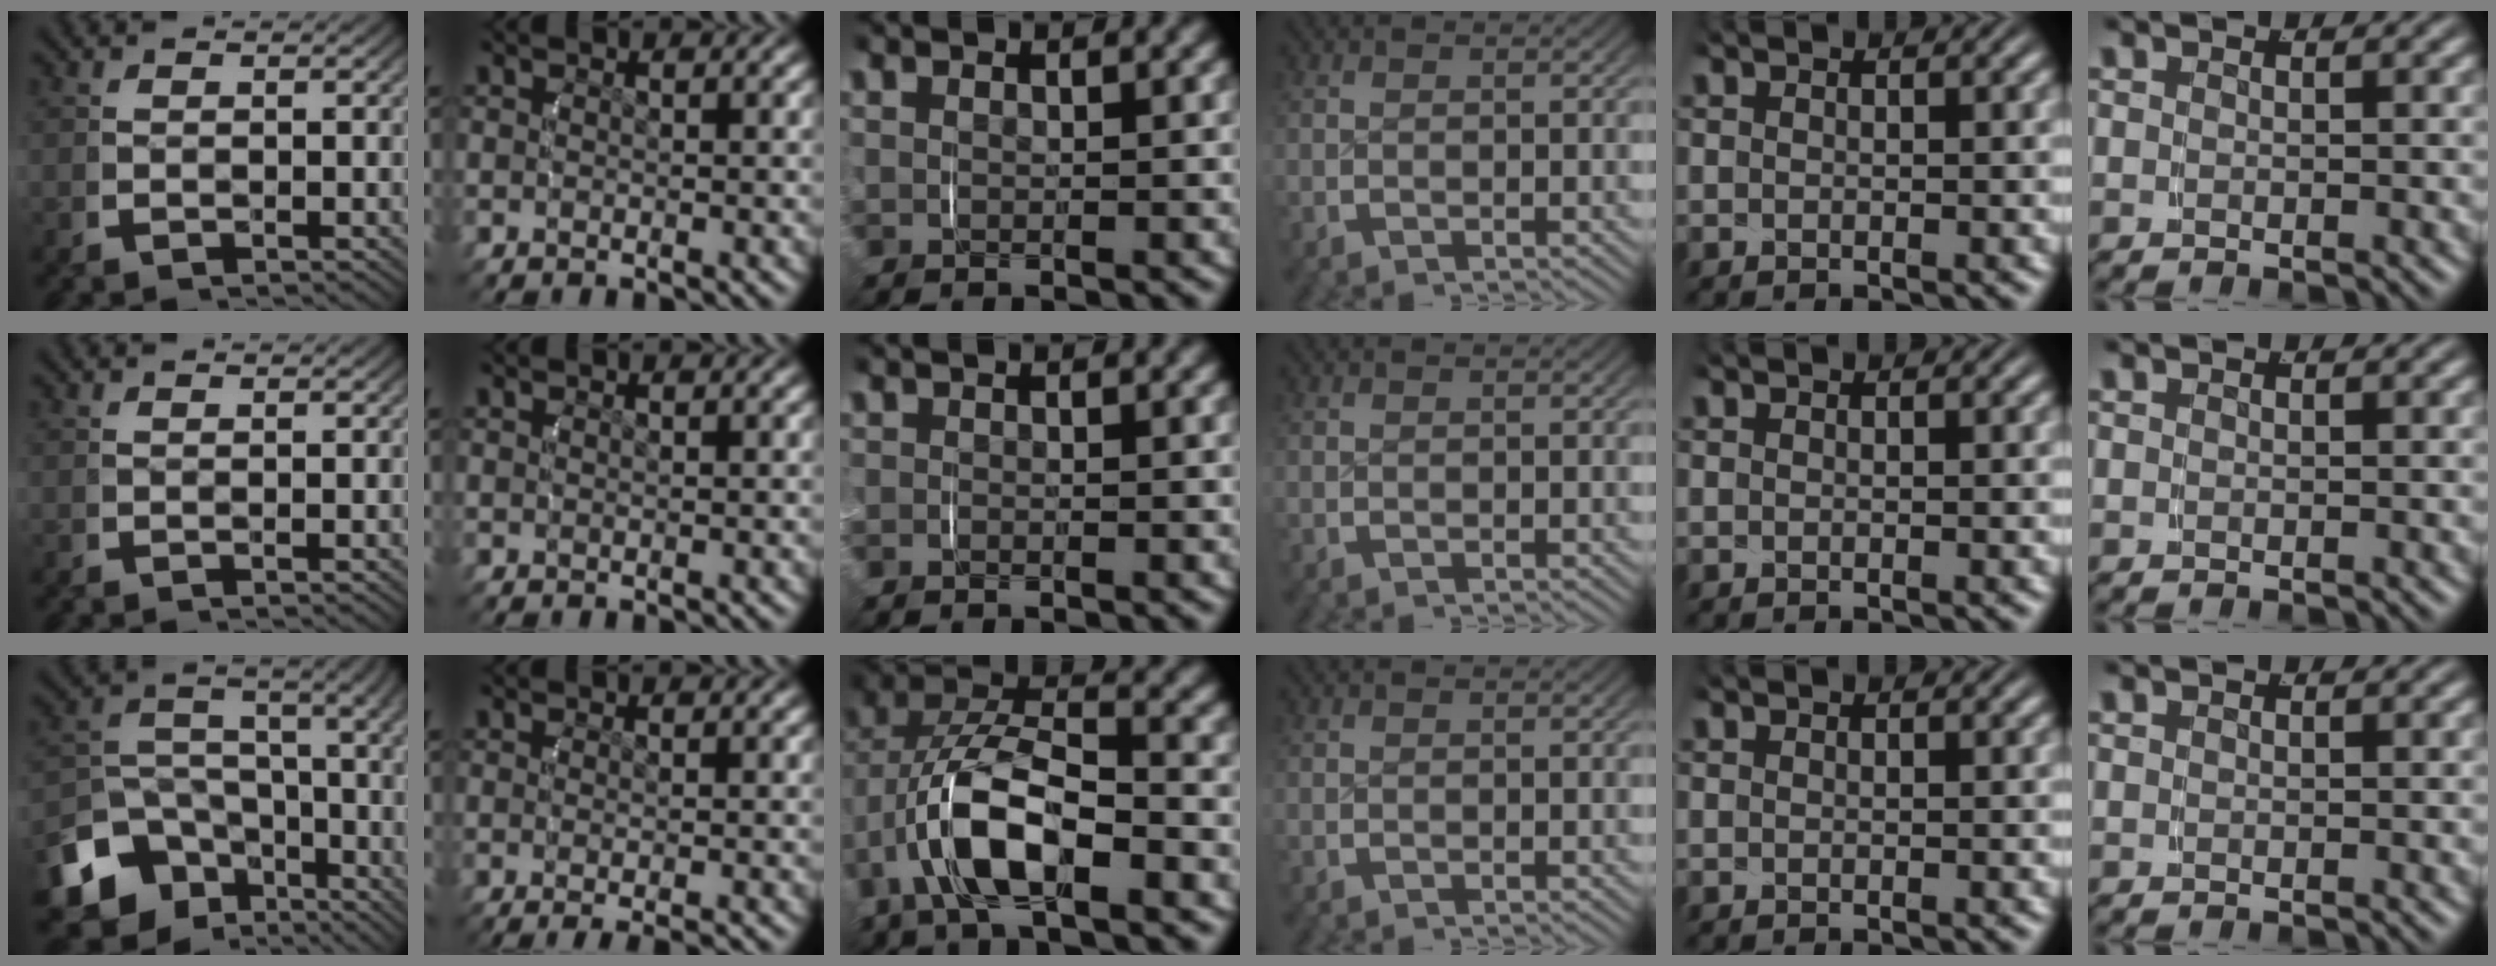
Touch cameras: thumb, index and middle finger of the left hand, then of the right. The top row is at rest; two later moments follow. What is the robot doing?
{"motion": "grasp_and_lifting", "object": "towel"}